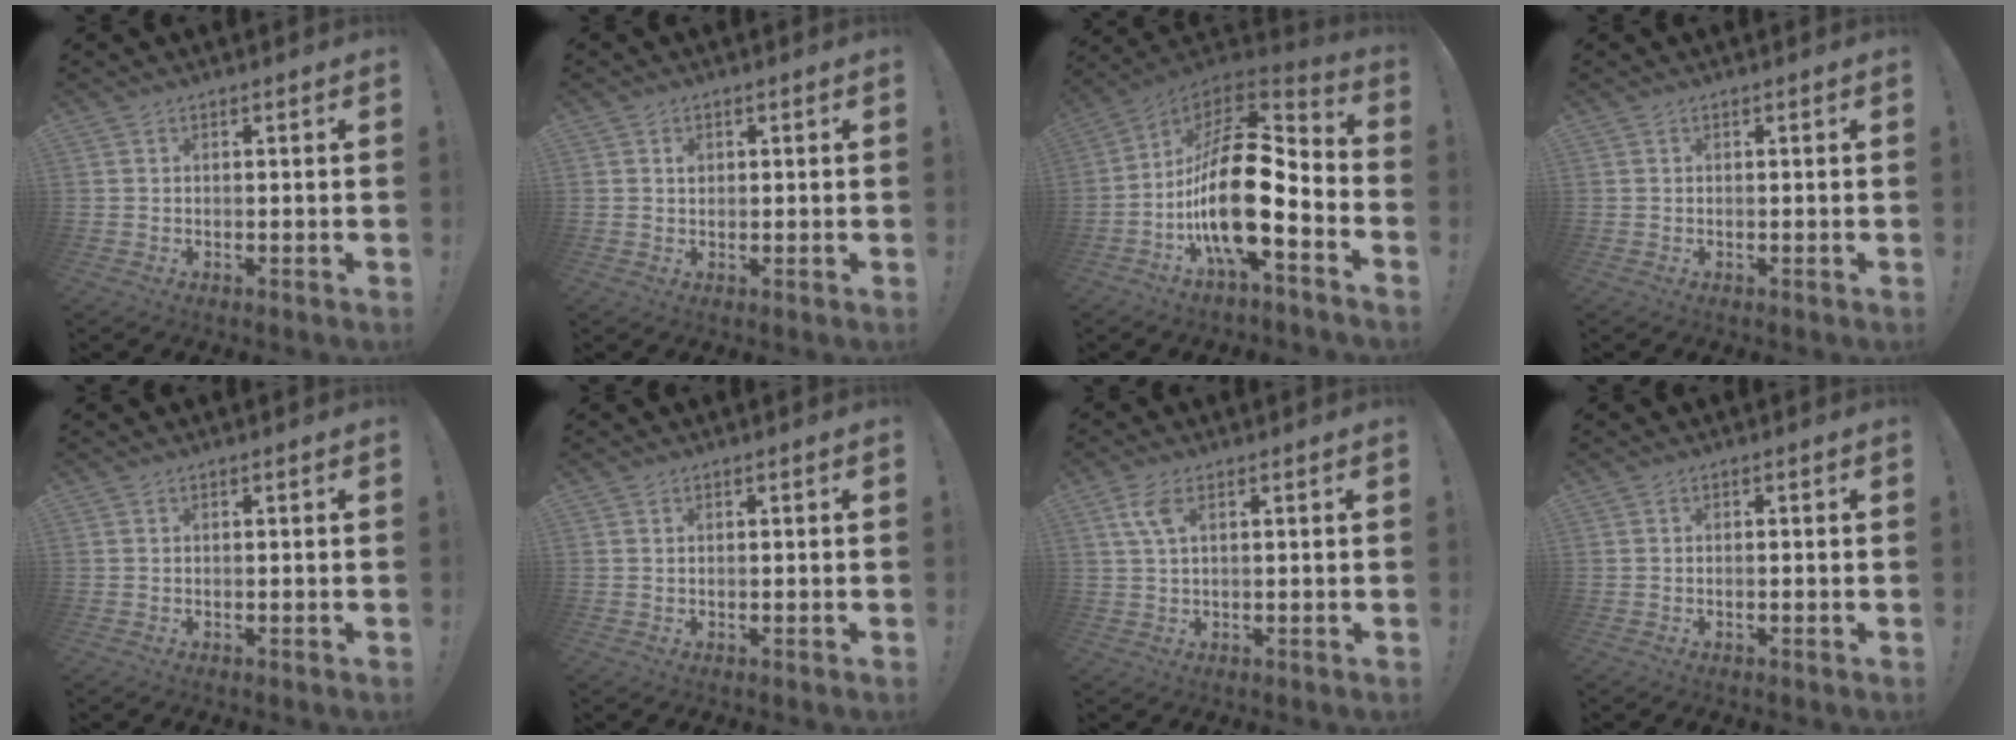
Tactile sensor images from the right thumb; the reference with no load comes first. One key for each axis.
{"total": 1.2, "fx": 0.5, "fy": 0.9, "fz": 0.5, "tx": 0.007, "ty": -0.005, "tz": 0.006}
{"total": 23.2, "fx": -5.0, "fy": 9.1, "fz": 20.8, "tx": -0.393, "ty": 0.020, "tz": -0.086}
{"total": 0.0}
{"total": 0.0}
{"total": 0.5, "fx": 0.5, "fy": 0.0, "fz": 0.3, "tx": -0.005, "ty": -0.001, "tz": 0.010}
{"total": 4.9, "fx": 1.9, "fy": 2.1, "fz": 4.1, "tx": -0.074, "ty": 0.001, "tz": 0.034}
{"total": 0.0}